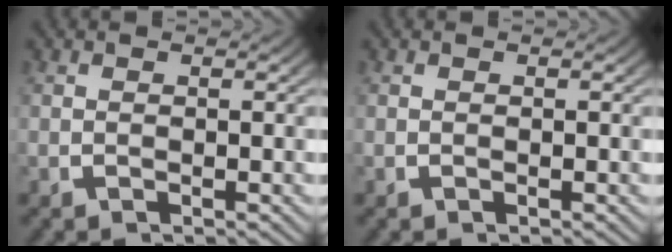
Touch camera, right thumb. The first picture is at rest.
{"total": 0.0}